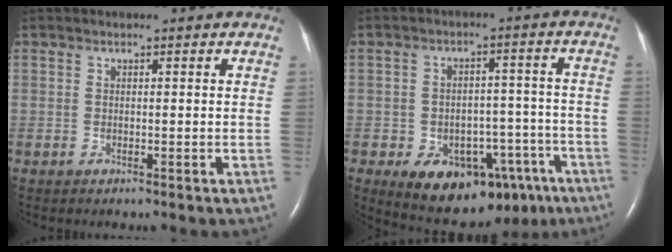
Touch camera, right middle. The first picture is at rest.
{"total": 15.2, "force": [-8.7, 8.7, 9.0], "torque": [-0.120, 0.026, -0.112]}